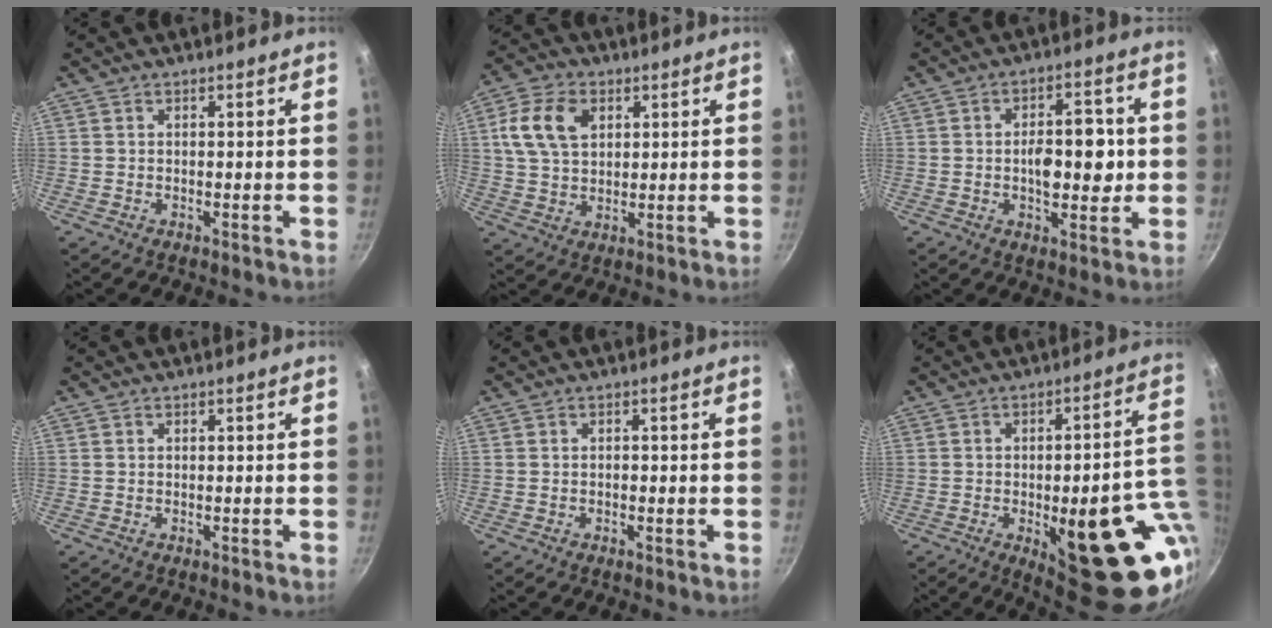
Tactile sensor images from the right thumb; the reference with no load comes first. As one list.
[{"total": 10.3, "force": [3.1, 7.0, 6.8], "torque": [-0.116, 0.007, 0.054]}, {"total": 9.9, "force": [-0.4, 5.3, 8.3], "torque": [-0.094, 0.009, -0.010]}, {"total": 0.0}, {"total": 0.8, "force": [-0.3, 0.4, 0.6], "torque": [-0.013, 0.004, -0.004]}, {"total": 24.3, "force": [-5.0, 8.9, 22.1], "torque": [-0.236, 0.001, -0.052]}]